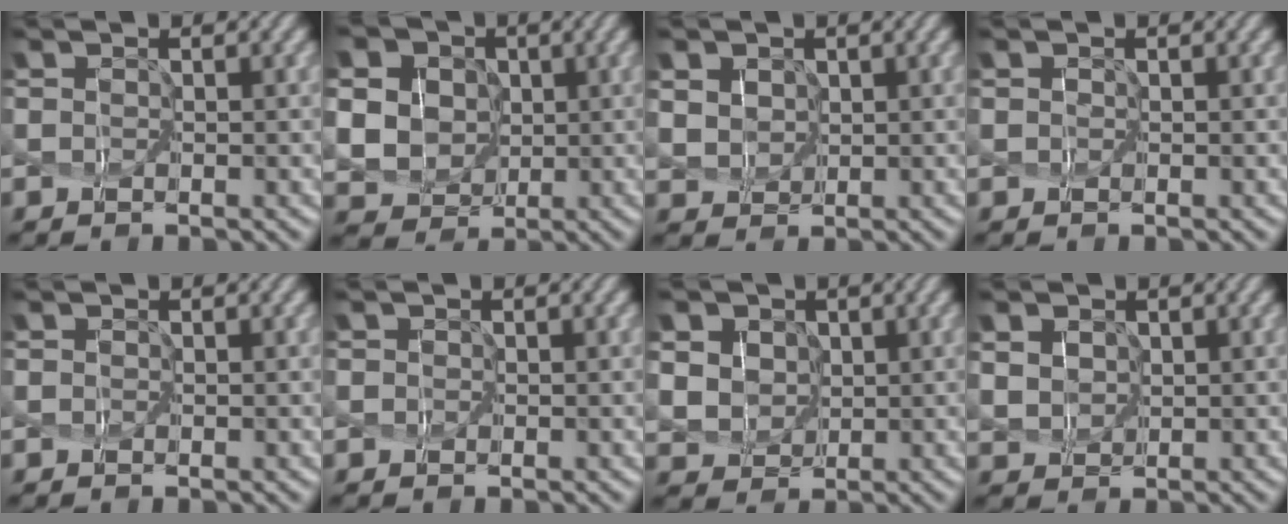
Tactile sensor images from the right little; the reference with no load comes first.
{"total": 11.9, "force": [3.0, 10.5, 4.8], "torque": [-0.171, 0.017, 0.061]}
{"total": 5.3, "force": [2.4, 4.1, 2.4], "torque": [-0.071, 0.016, 0.040]}
{"total": 0.6, "force": [0.2, 0.5, 0.3], "torque": [0.004, 0.006, -0.002]}
{"total": 0.0}
{"total": 1.2, "force": [0.2, 1.0, 0.5], "torque": [0.005, 0.011, -0.011]}
{"total": 9.4, "force": [3.9, 7.5, 4.1], "torque": [-0.127, 0.019, 0.073]}
{"total": 4.3, "force": [1.8, 3.4, 2.0], "torque": [-0.069, 0.018, 0.033]}